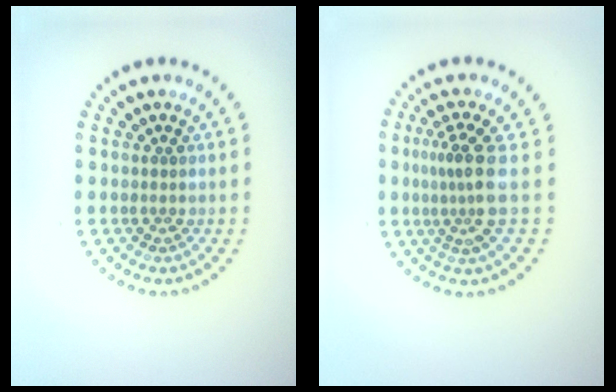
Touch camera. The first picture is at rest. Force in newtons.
{"total": 3.5, "press": 2.4, "slide": 2.5}